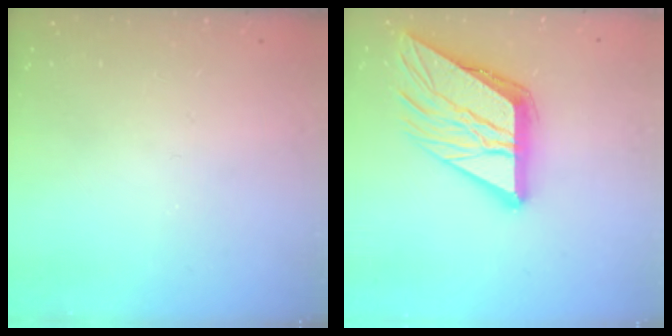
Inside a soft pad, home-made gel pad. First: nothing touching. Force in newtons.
{"total": 17.6, "press": 17.4, "slide": 2.1}